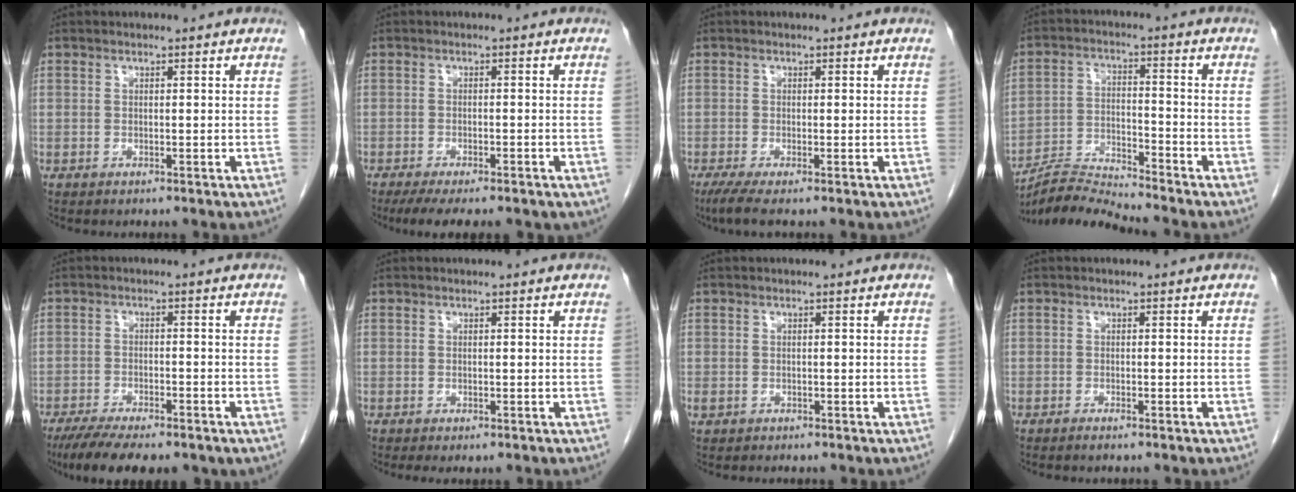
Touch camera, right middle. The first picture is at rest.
{"total": 8.5, "force": [-6.4, 2.1, 5.2], "torque": [-0.071, -0.013, -0.089]}
{"total": 3.0, "force": [-1.9, 0.1, 2.3], "torque": [-0.050, -0.014, -0.037]}
{"total": 7.6, "force": [-7.4, -1.6, 0.4], "torque": [-0.014, -0.002, -0.138]}
{"total": 11.3, "force": [-8.4, 3.4, 6.7], "torque": [-0.109, -0.016, -0.124]}
{"total": 1.2, "force": [-0.9, 0.3, 0.8], "torque": [-0.012, -0.006, -0.011]}
{"total": 0.8, "force": [-0.4, 0.6, 0.4], "torque": [-0.012, 0.001, -0.003]}
{"total": 0.9, "force": [-0.7, -0.1, 0.5], "torque": [-0.013, -0.001, -0.013]}